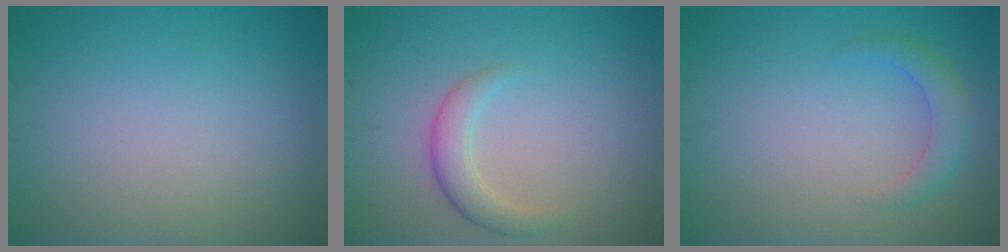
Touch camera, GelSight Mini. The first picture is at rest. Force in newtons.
{"total": 2.4, "press": 2.4, "slide": 0.1}
{"total": 2.2, "press": 2.2, "slide": 0.1}